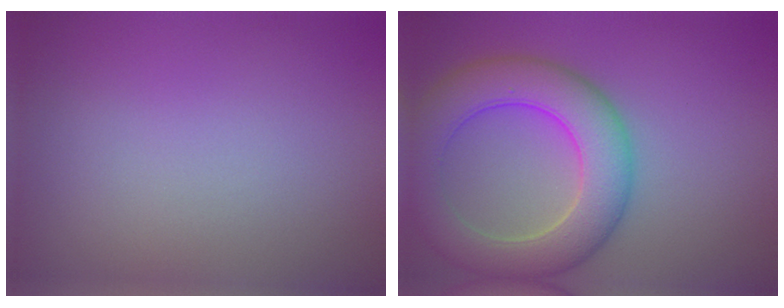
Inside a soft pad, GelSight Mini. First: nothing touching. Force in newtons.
{"total": 7.9, "press": 7.9, "slide": 0.4}